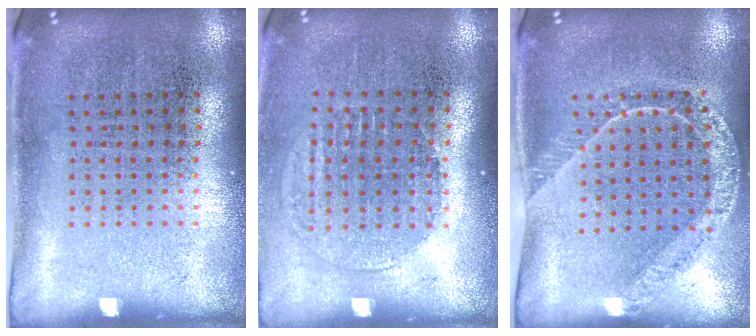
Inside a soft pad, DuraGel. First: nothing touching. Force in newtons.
{"total": 1.3, "press": 1.2, "slide": 0.6}
{"total": 1.3, "press": 1.3, "slide": 0.2}